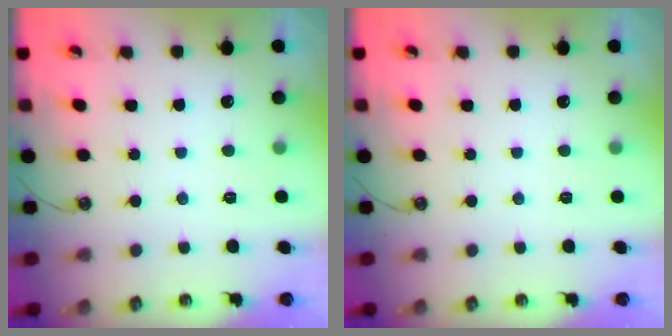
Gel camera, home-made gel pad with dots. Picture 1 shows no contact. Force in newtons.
{"total": 0.0}